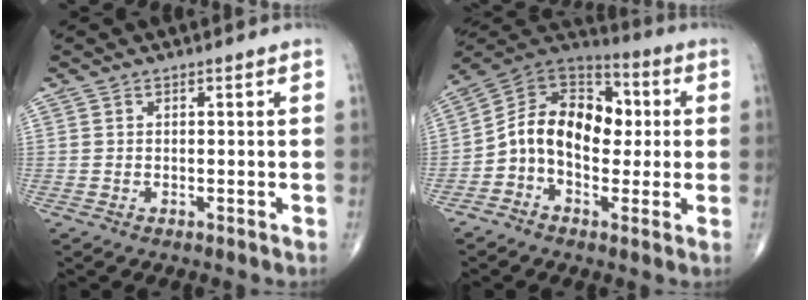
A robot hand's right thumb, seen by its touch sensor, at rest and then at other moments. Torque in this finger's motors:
{"motor_torque": [1.03, 1.04, 0.26, -0.23, 0.17]}